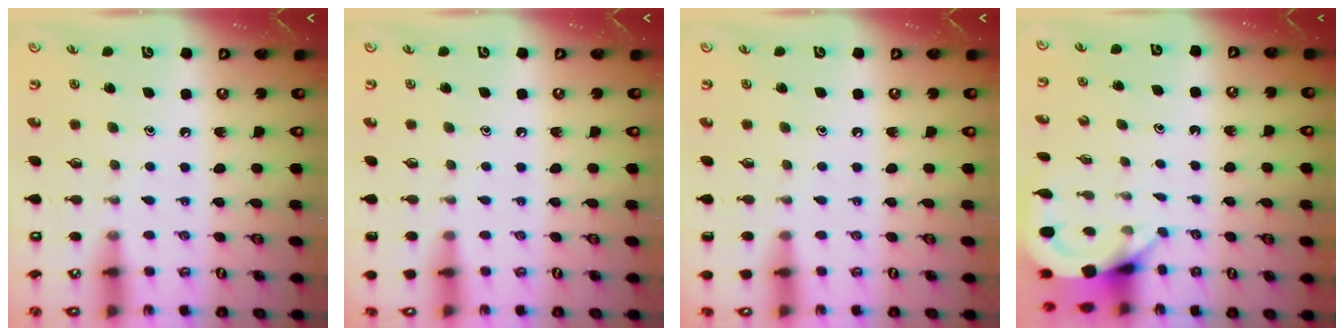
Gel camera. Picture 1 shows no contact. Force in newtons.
{"total": 0.0}
{"total": 0.0}
{"total": 3.8, "press": 3.8, "slide": 0.3}